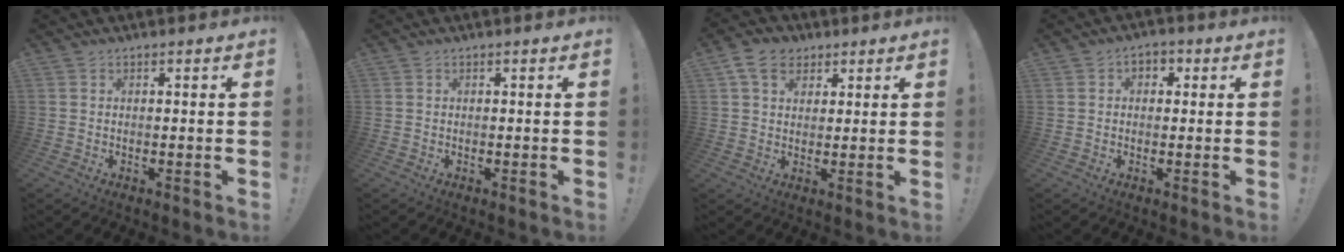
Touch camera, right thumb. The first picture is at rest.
{"total": 0.0}
{"total": 8.8, "force": [4.2, 6.5, 4.1], "torque": [-0.064, -0.006, 0.083]}
{"total": 3.2, "force": [0.3, 2.7, 1.7], "torque": [-0.023, 0.006, 0.004]}